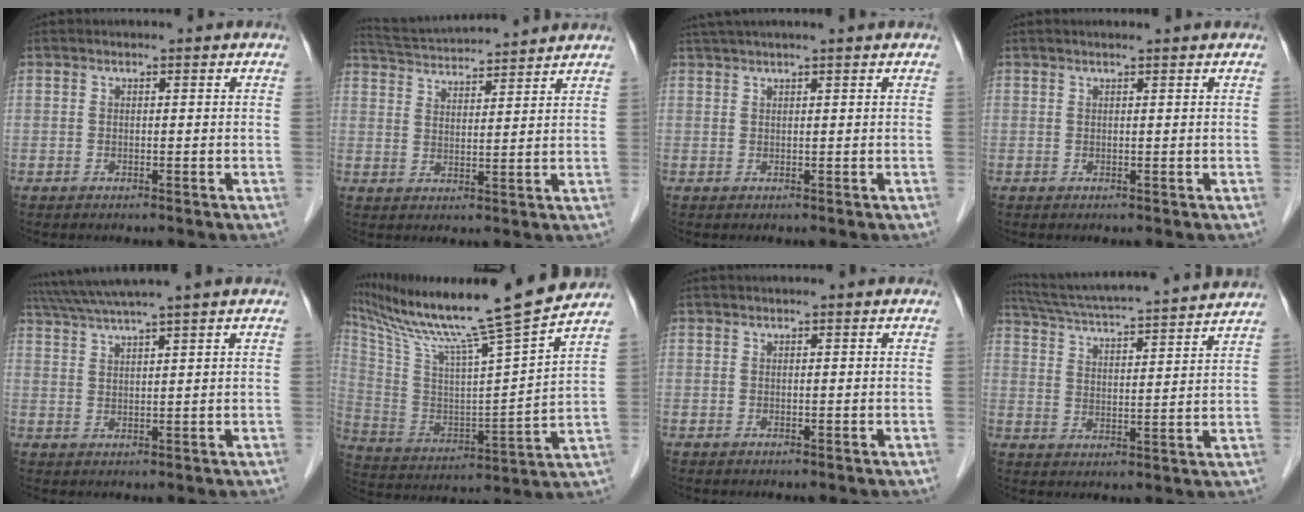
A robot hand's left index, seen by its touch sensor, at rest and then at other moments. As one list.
[{"total": 12.5, "force": [11.7, 0.3, 4.2], "torque": [-0.086, 0.028, 0.183]}, {"total": 5.8, "force": [4.9, -0.7, 3.1], "torque": [-0.045, 0.037, 0.077]}, {"total": 1.9, "force": [1.7, -0.2, 0.9], "torque": [-0.011, 0.015, 0.026]}, {"total": 7.7, "force": [6.5, -1.8, 3.8], "torque": [-0.067, 0.022, 0.110]}, {"total": 23.4, "force": [19.6, -1.6, 12.6], "torque": [-0.229, -0.026, 0.319]}, {"total": 0.0}, {"total": 21.4, "force": [19.6, 0.0, 8.6], "torque": [-0.152, 0.008, 0.279]}]